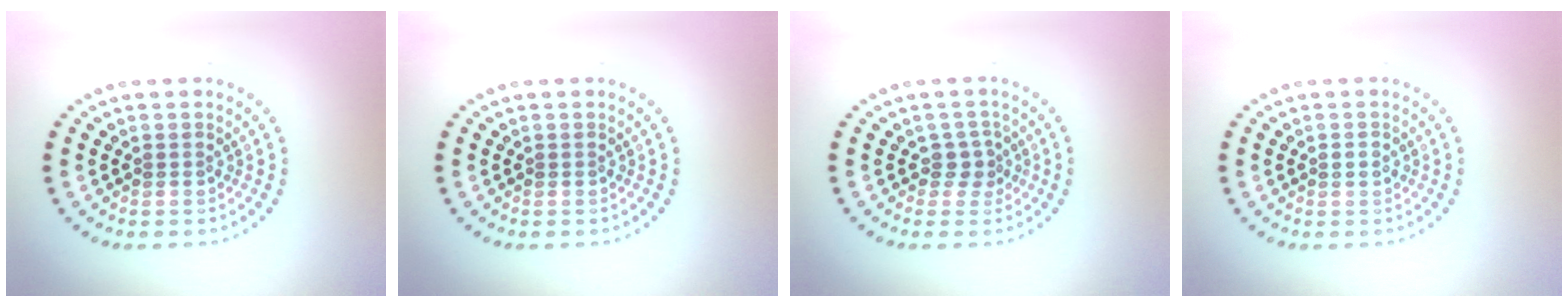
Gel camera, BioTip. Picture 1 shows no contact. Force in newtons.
{"total": 0.0}
{"total": 1.6, "press": 1.2, "slide": 1.0}
{"total": 0.9, "press": 0.9, "slide": 0.1}